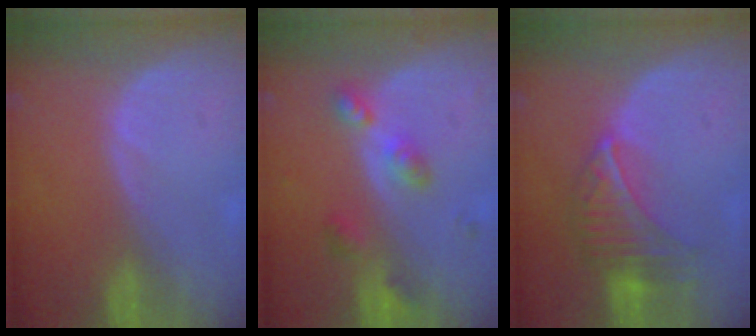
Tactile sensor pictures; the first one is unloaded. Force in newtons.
{"total": 5.1, "press": 5.1, "slide": 0.4}
{"total": 6.9, "press": 6.7, "slide": 1.6}